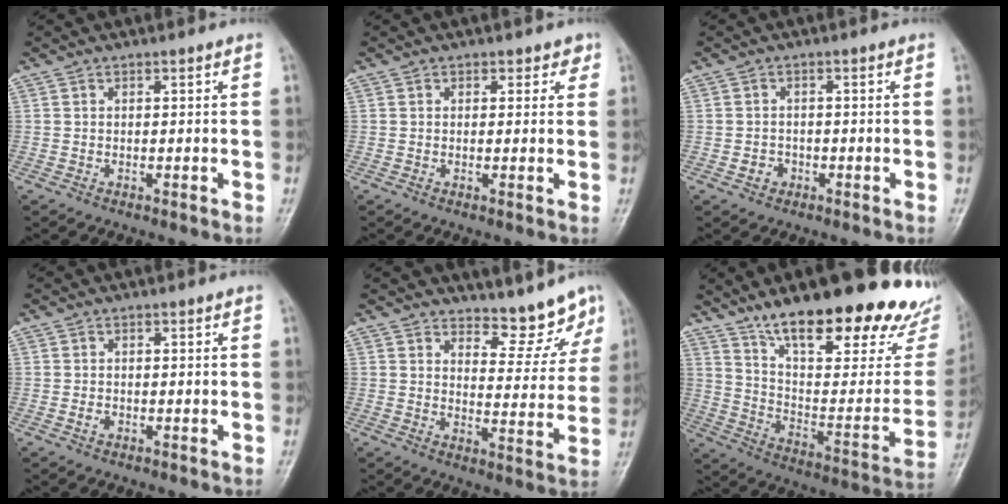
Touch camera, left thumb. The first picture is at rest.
{"total": 2.3, "force": [1.2, 1.8, 0.8], "torque": [0.020, -0.003, 0.008]}
{"total": 2.4, "force": [-0.9, 2.1, 0.7], "torque": [0.000, 0.008, -0.017]}
{"total": 1.2, "force": [-0.4, 1.0, 0.6], "torque": [-0.006, 0.002, -0.007]}
{"total": 7.9, "force": [7.1, 2.7, 2.0], "torque": [0.004, -0.069, 0.096]}
{"total": 32.7, "force": [22.0, 11.1, 21.5], "torque": [-0.268, -0.072, 0.329]}